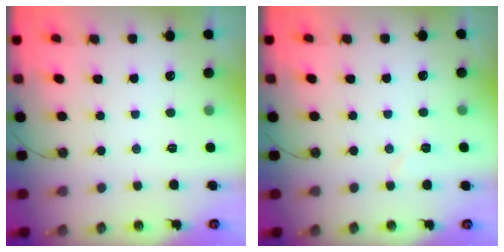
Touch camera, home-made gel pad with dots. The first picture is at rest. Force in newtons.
{"total": 5.1, "press": 4.5, "slide": 2.5}